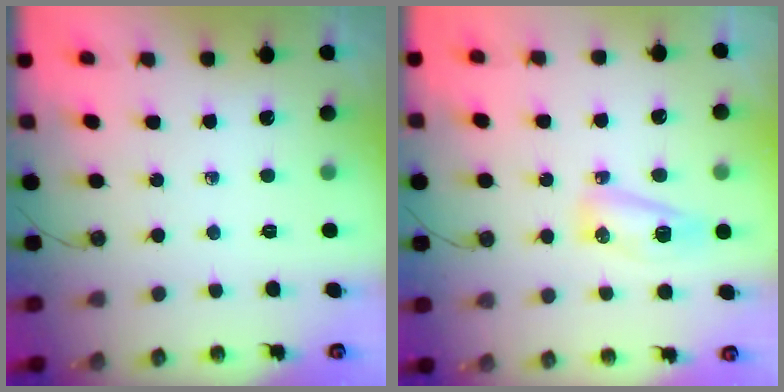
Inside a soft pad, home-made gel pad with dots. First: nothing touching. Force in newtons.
{"total": 9.4, "press": 7.9, "slide": 5.0}